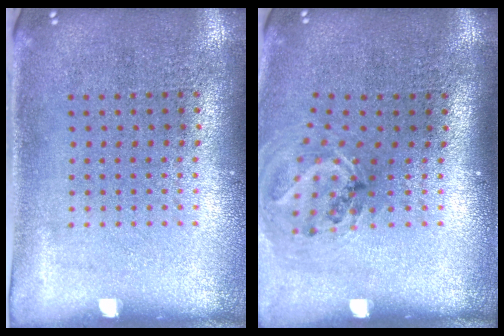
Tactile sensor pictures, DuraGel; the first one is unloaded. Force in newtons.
{"total": 1.2, "press": 1.0, "slide": 0.6}